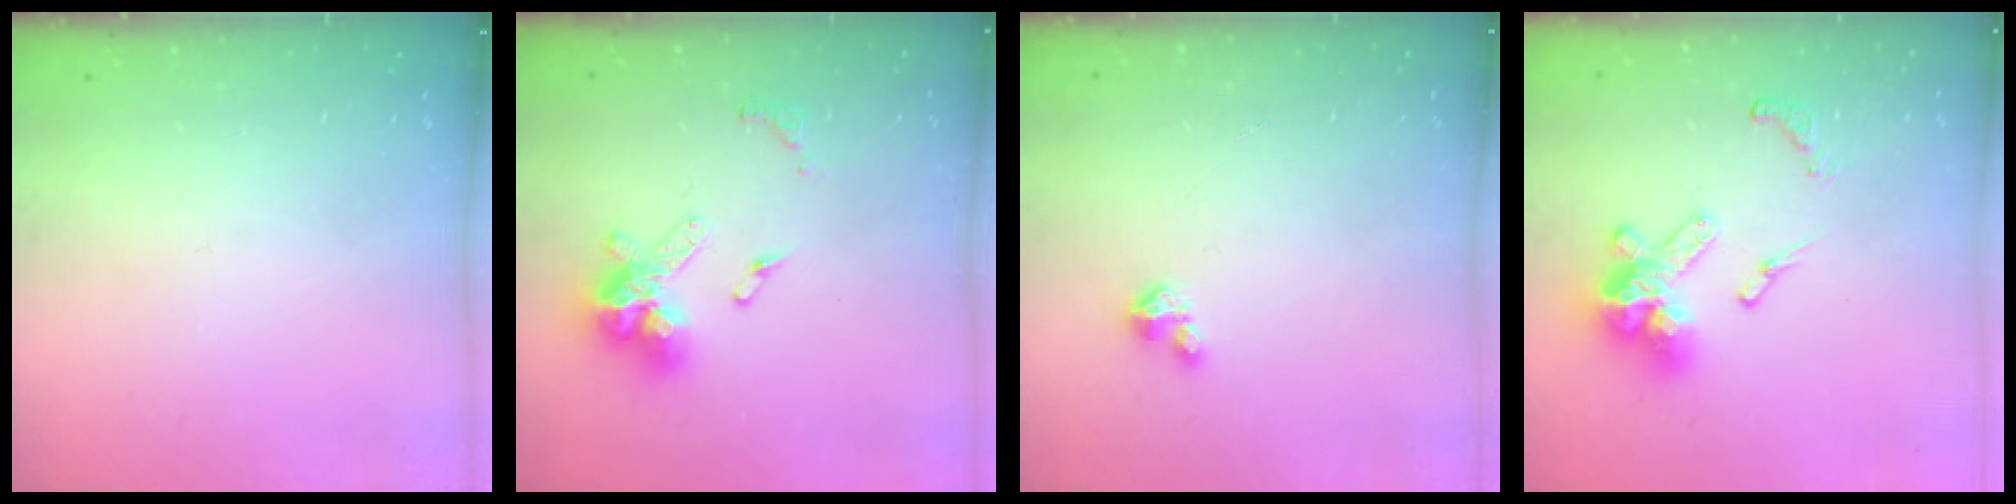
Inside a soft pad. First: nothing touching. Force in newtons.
{"total": 13.4, "press": 13.4, "slide": 1.3}
{"total": 1.5, "press": 1.5, "slide": 0.2}
{"total": 14.1, "press": 14.1, "slide": 0.9}